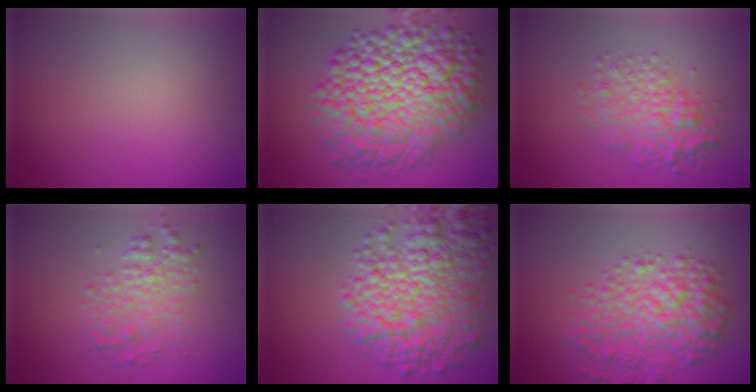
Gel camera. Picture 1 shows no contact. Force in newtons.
{"total": 12.8, "press": 12.8, "slide": 0.4}
{"total": 3.7, "press": 3.7, "slide": 0.0}
{"total": 3.1, "press": 3.1, "slide": 0.0}
{"total": 9.1, "press": 9.1, "slide": 0.3}
{"total": 6.3, "press": 6.3, "slide": 0.1}